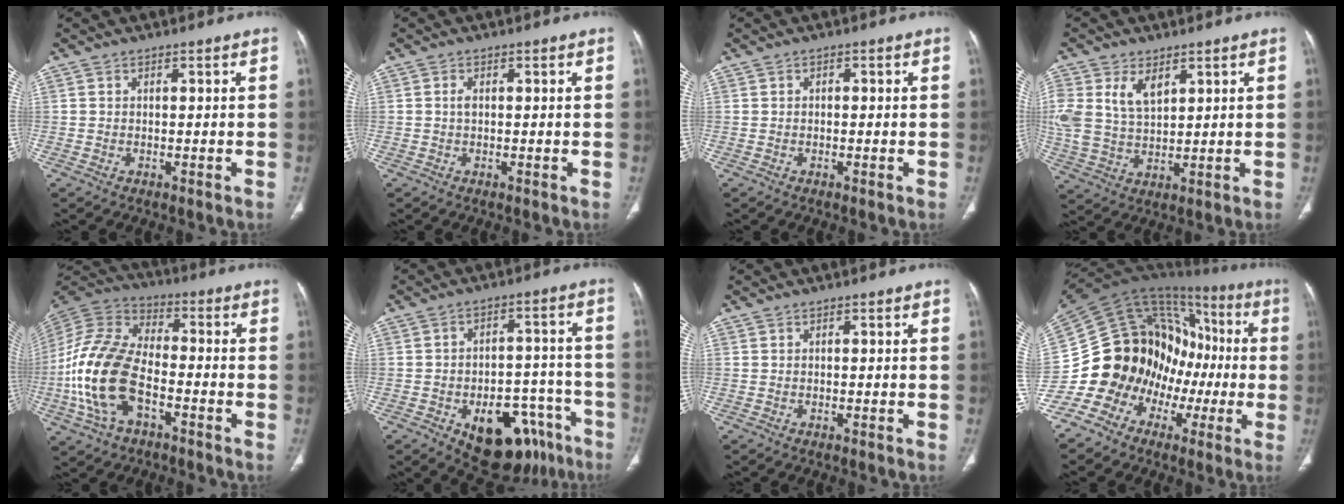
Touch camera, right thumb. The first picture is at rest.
{"total": 0.9, "force": [0.1, 0.5, 0.7], "torque": [-0.015, 0.002, 0.000]}
{"total": 0.5, "force": [-0.1, 0.4, 0.4], "torque": [-0.003, 0.002, -0.004]}
{"total": 10.6, "force": [4.3, 6.5, 7.2], "torque": [-0.148, -0.006, 0.097]}
{"total": 18.6, "force": [-5.4, 10.5, 14.4], "torque": [-0.300, 0.027, -0.104]}
{"total": 17.8, "force": [-9.5, 10.2, 11.1], "torque": [-0.095, 0.067, -0.120]}
{"total": 0.0}
{"total": 20.1, "force": [-6.3, 16.1, 10.2], "torque": [-0.133, 0.106, -0.105]}